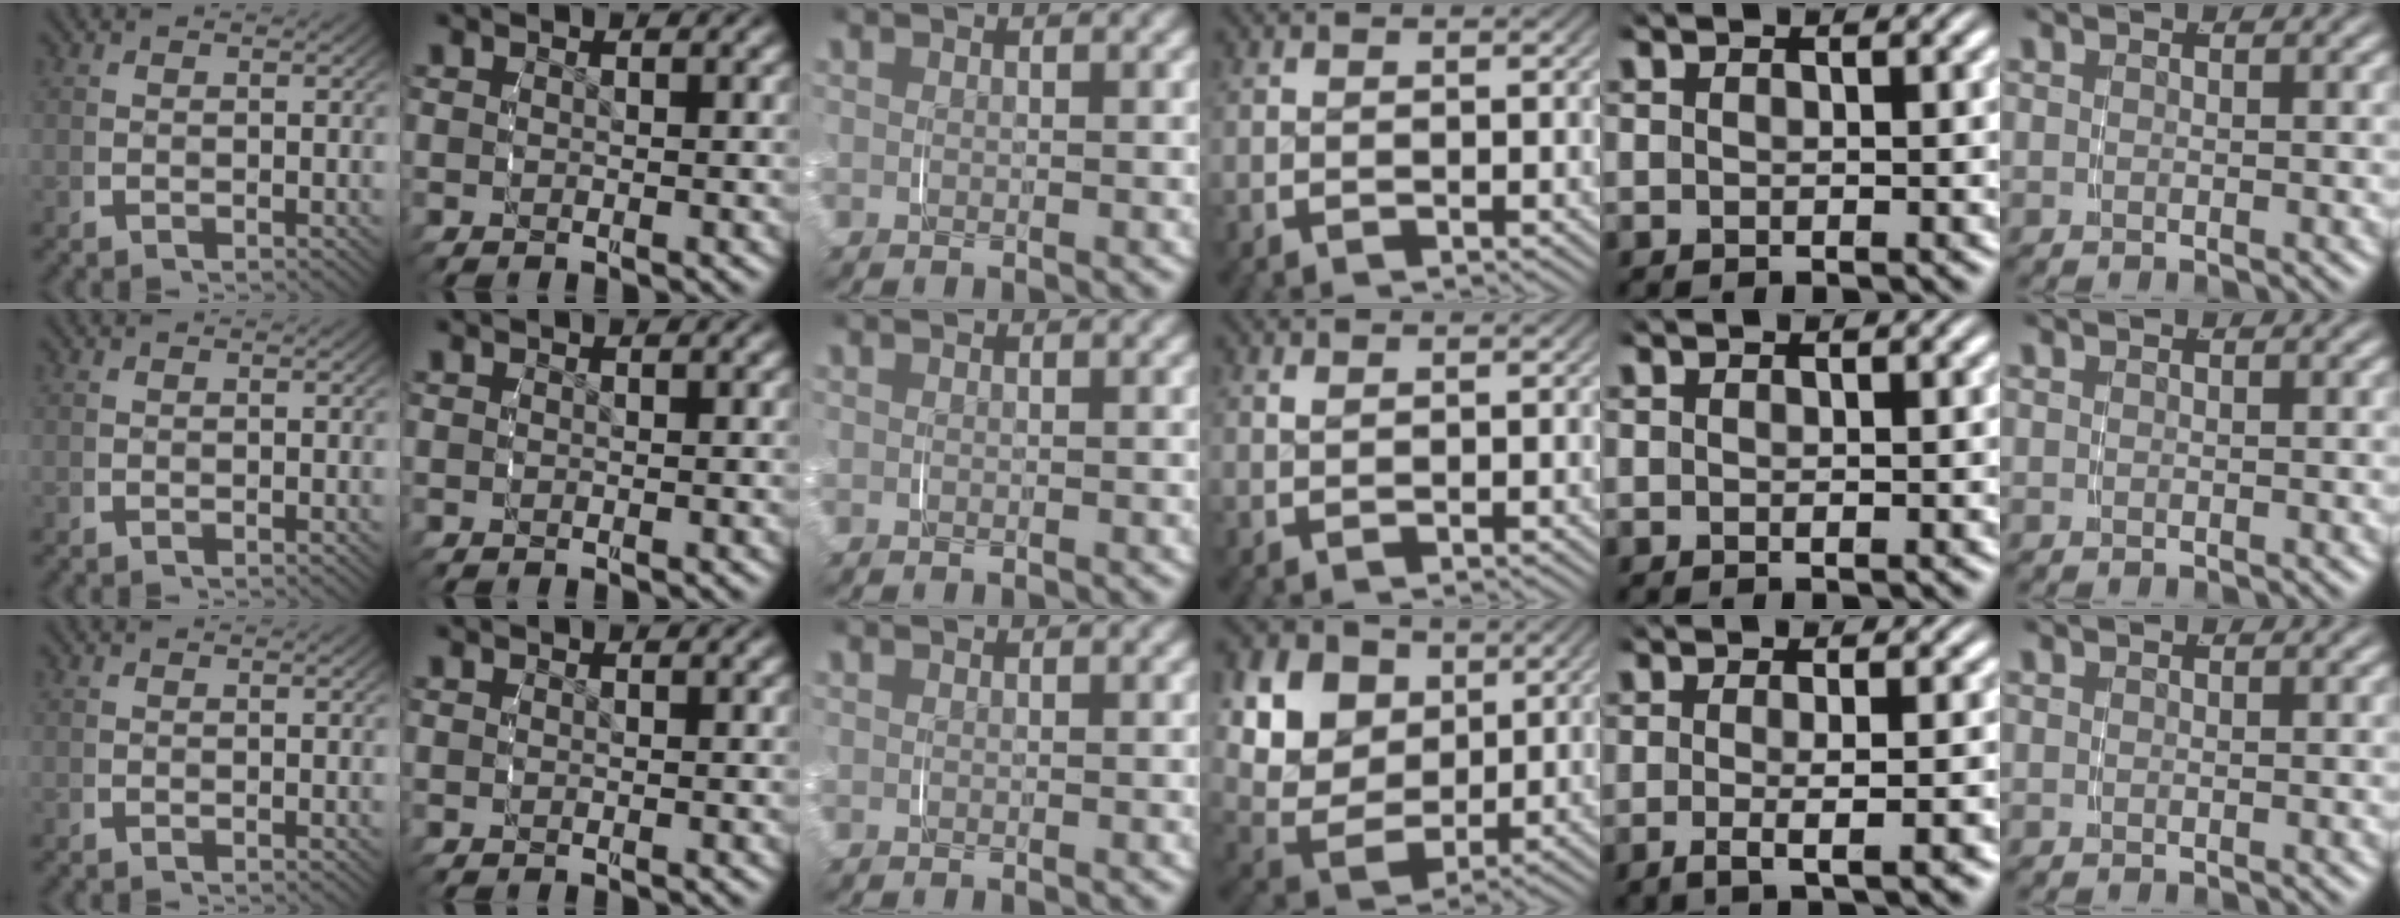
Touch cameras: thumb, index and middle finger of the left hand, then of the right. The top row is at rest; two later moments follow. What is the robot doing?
{"motion": "grasp_and_lifting", "object": "pen bag"}